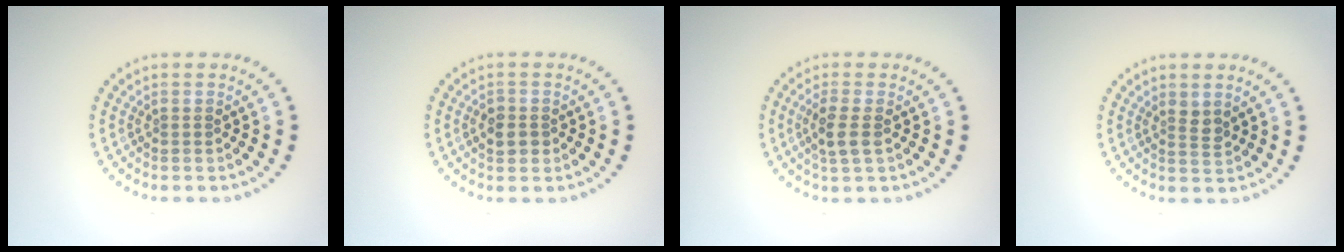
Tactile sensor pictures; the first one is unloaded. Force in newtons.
{"total": 1.7, "press": 1.7, "slide": 0.3}
{"total": 2.4, "press": 2.1, "slide": 1.0}
{"total": 1.4, "press": 1.1, "slide": 0.8}